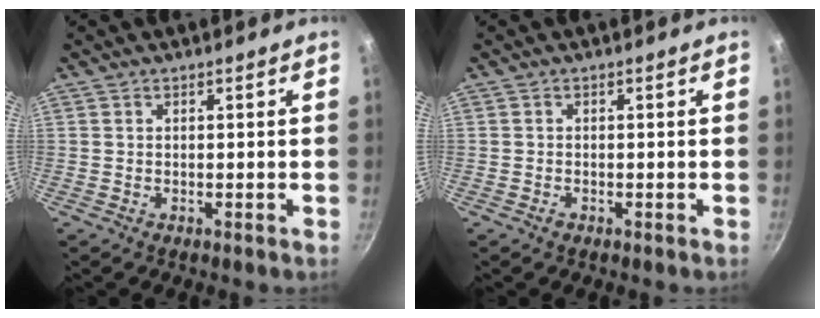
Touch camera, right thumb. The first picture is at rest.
{"total": 0.8, "force": [-0.5, 0.6, 0.3], "torque": [-0.005, 0.003, -0.010]}